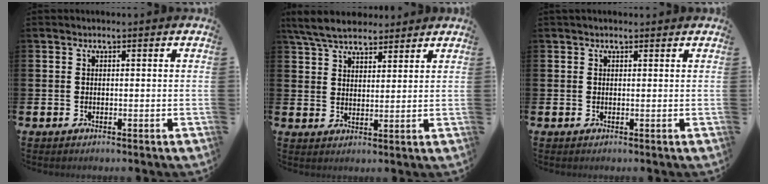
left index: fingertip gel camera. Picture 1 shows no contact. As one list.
[{"total": 6.2, "force": [5.7, 1.7, 1.6], "torque": [-0.056, -0.011, 0.107]}, {"total": 0.7, "force": [0.6, 0.2, 0.3], "torque": [0.003, -0.001, 0.009]}]